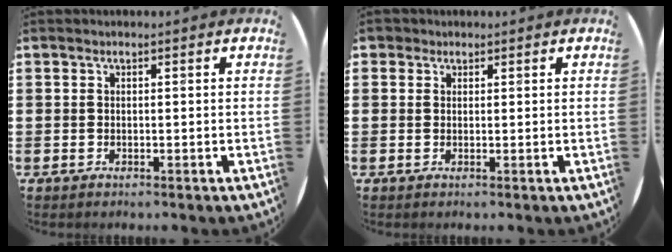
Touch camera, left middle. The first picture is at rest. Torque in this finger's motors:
{"motor_torque": [-0.12, 0.25, 0.02, -0.01]}